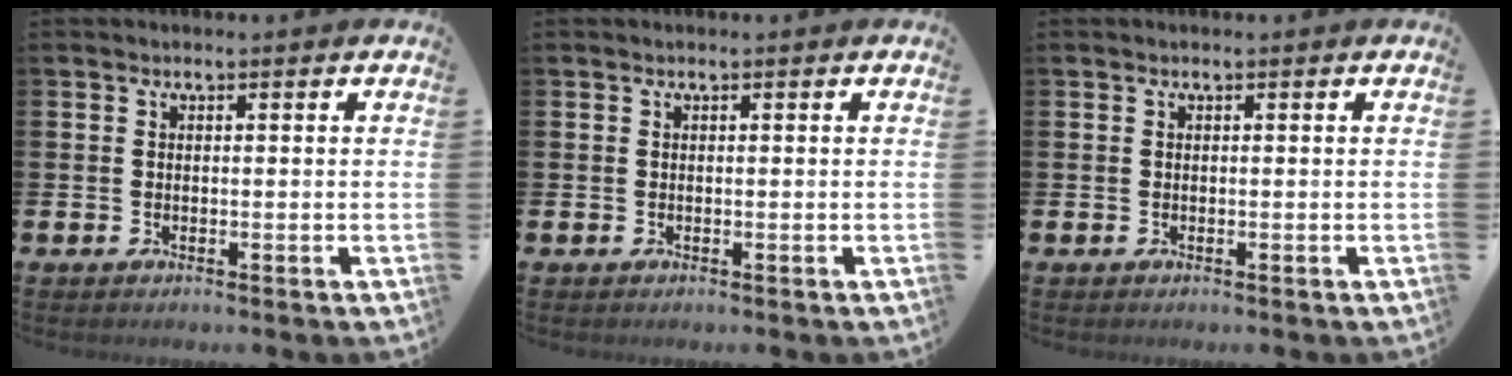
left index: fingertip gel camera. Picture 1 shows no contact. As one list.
[{"total": 0.0}, {"total": 0.0}]